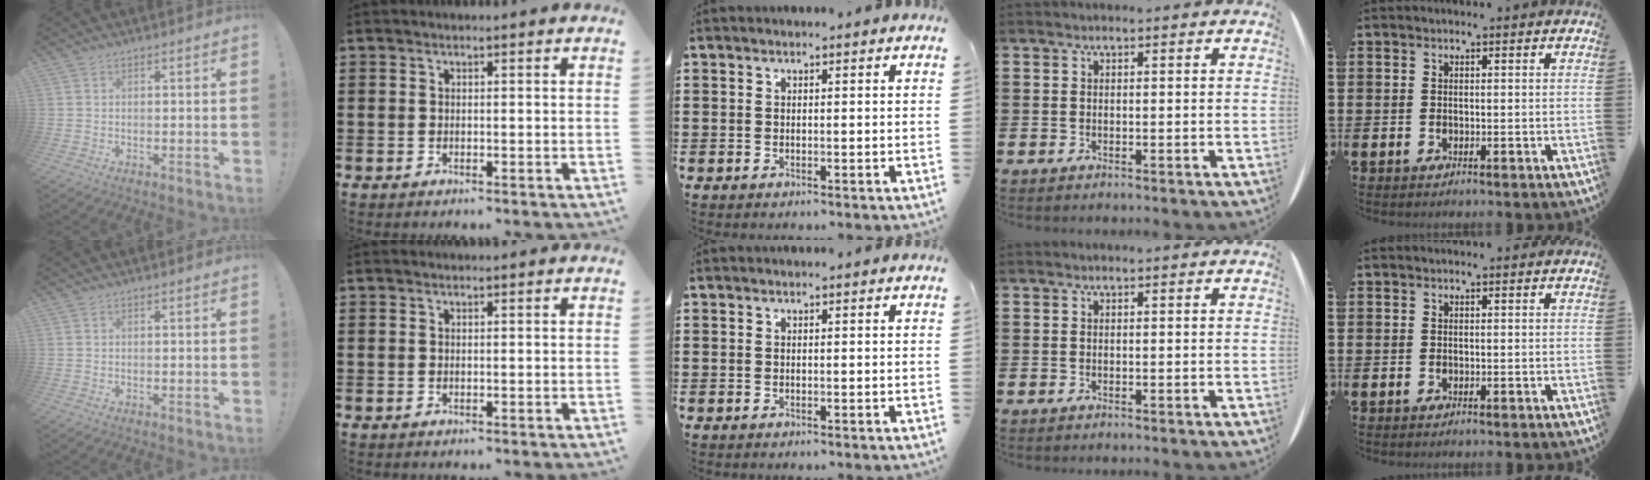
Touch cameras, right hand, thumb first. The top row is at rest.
{}